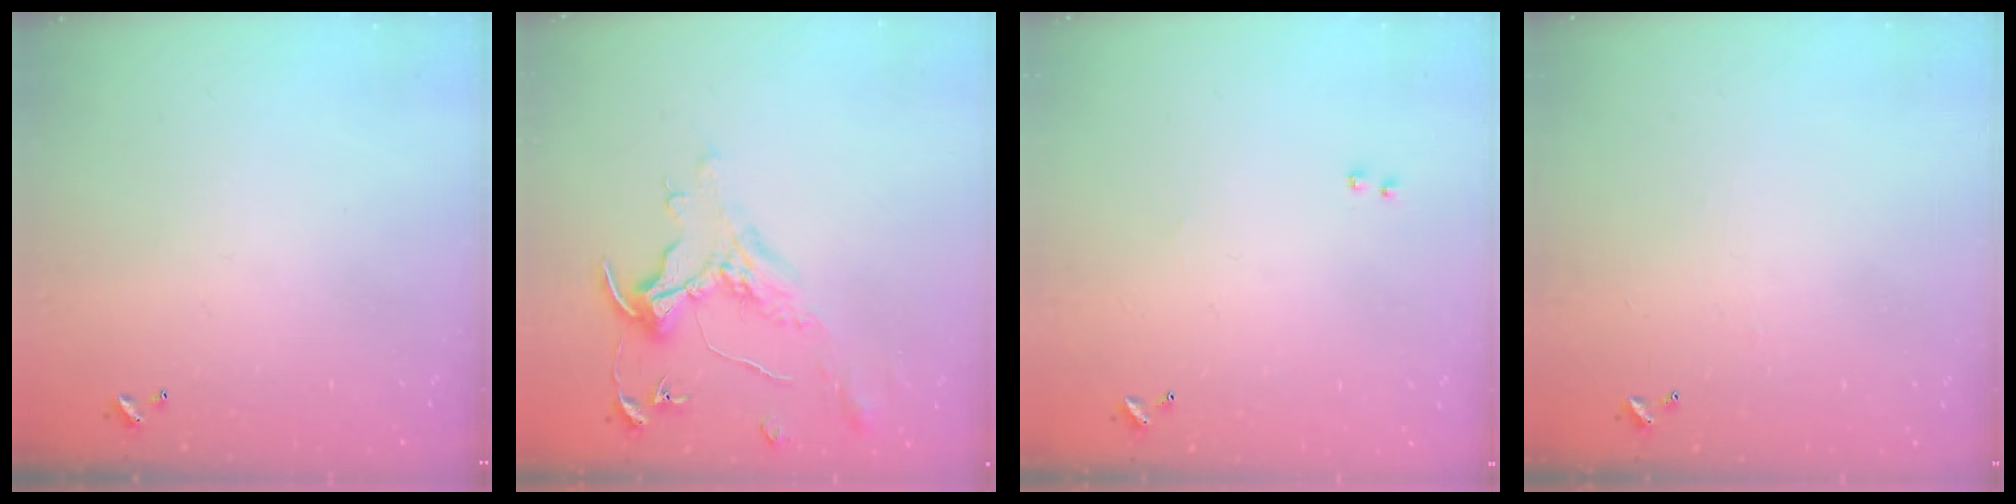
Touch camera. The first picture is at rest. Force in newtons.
{"total": 1.6, "press": 1.4, "slide": 0.7}
{"total": 2.3, "press": 2.2, "slide": 0.8}
{"total": 2.6, "press": 2.6, "slide": 0.4}